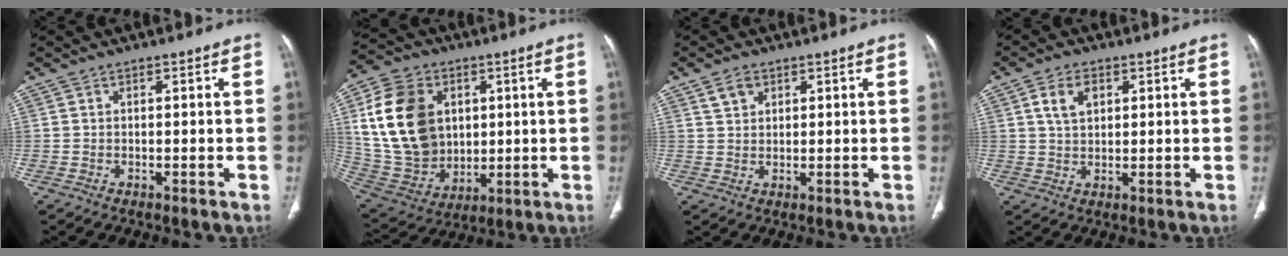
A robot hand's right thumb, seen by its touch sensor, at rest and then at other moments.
{"total": 20.9, "force": [4.6, 15.9, 12.7], "torque": [-0.227, -0.002, 0.103]}
{"total": 3.1, "force": [1.8, 2.1, 1.4], "torque": [-0.018, -0.007, 0.037]}
{"total": 5.4, "force": [2.1, 3.5, 3.6], "torque": [-0.056, -0.004, 0.040]}